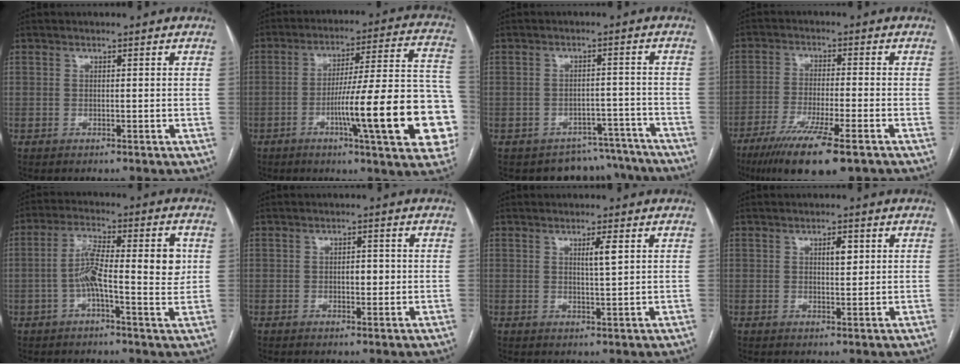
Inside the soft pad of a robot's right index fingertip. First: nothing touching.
{"total": 22.1, "force": [-6.4, 1.5, 21.0], "torque": [-0.219, 0.019, -0.086]}
{"total": 9.2, "force": [-8.1, 4.3, -0.5], "torque": [0.030, 0.038, -0.091]}
{"total": 13.4, "force": [-8.9, 1.5, 9.9], "torque": [-0.171, -0.035, -0.143]}
{"total": 10.5, "force": [-0.1, 2.5, 10.2], "torque": [-0.171, 0.020, -0.008]}
{"total": 2.2, "force": [-0.2, 1.1, 1.9], "torque": [-0.026, 0.004, -0.002]}
{"total": 2.6, "force": [1.0, 0.0, 2.4], "torque": [-0.043, -0.003, 0.018]}
{"total": 2.4, "force": [0.9, 0.8, 2.1], "torque": [-0.033, 0.000, 0.014]}